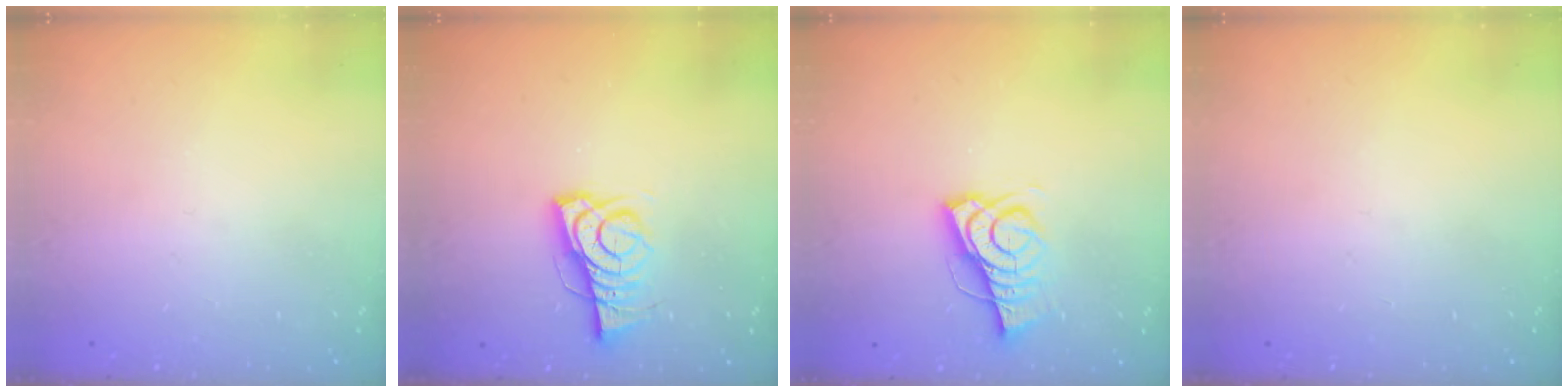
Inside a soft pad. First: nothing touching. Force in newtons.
{"total": 7.0, "press": 7.0, "slide": 1.0}
{"total": 9.7, "press": 9.5, "slide": 1.8}
{"total": 0.0}